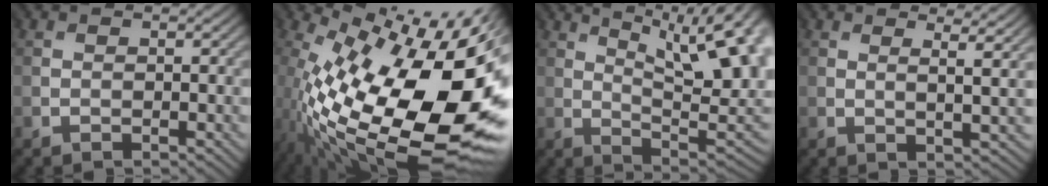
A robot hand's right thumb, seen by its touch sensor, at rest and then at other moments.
{"total": 18.7, "force": [-0.6, 8.0, 16.8], "torque": [-0.304, -0.054, 0.005]}
{"total": 17.0, "force": [5.9, 6.5, 14.5], "torque": [-0.195, 0.041, 0.102]}
{"total": 4.3, "force": [2.7, 0.6, 3.2], "torque": [-0.042, 0.009, 0.034]}